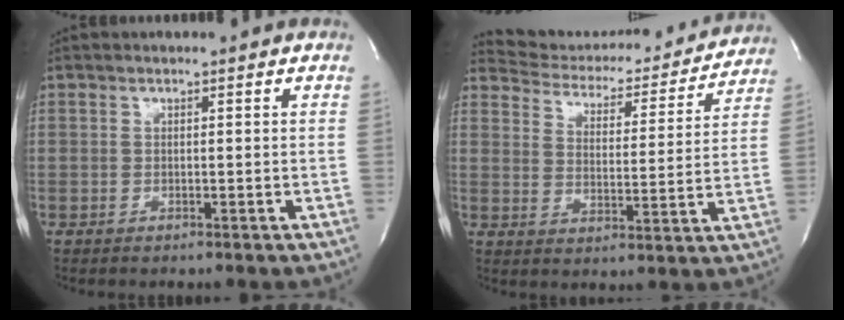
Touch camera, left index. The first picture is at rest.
{"total": 18.0, "force": [17.2, 3.9, 3.4], "torque": [-0.039, -0.028, 0.221]}